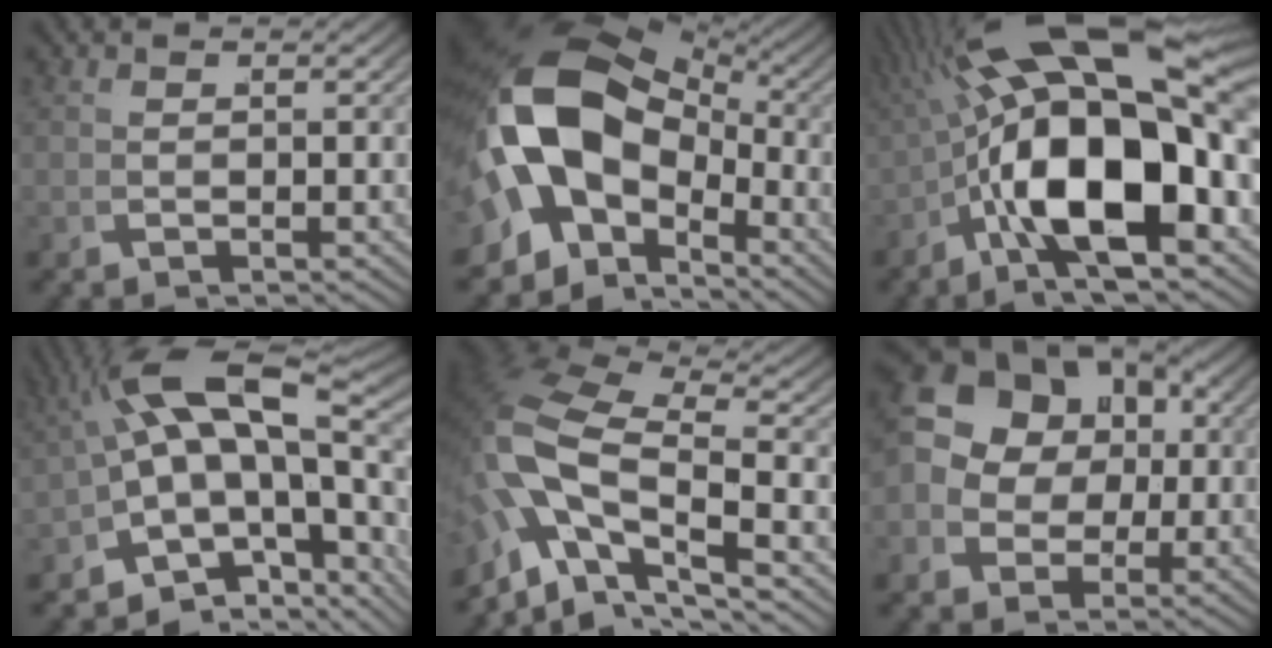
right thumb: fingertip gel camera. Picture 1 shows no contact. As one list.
[{"total": 16.0, "force": [-0.6, 10.7, 12.0], "torque": [-0.258, -0.044, 0.013]}, {"total": 18.2, "force": [0.5, 9.5, 15.5], "torque": [-0.287, -0.035, 0.022]}, {"total": 13.0, "force": [-1.2, 8.0, 10.1], "torque": [-0.194, -0.039, -0.004]}, {"total": 12.6, "force": [-0.8, 8.0, 9.8], "torque": [-0.227, -0.042, 0.004]}, {"total": 10.2, "force": [1.9, 7.7, 6.3], "torque": [-0.136, -0.010, 0.038]}]